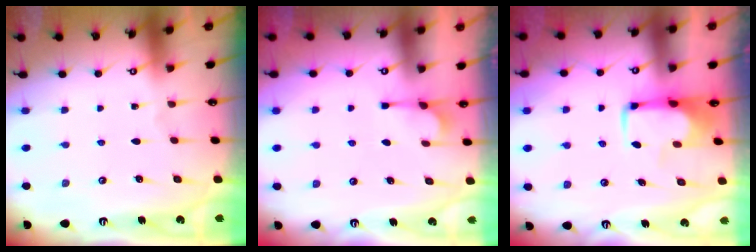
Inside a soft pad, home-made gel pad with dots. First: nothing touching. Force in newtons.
{"total": 4.3, "press": 4.1, "slide": 1.1}
{"total": 1.7, "press": 1.6, "slide": 0.5}